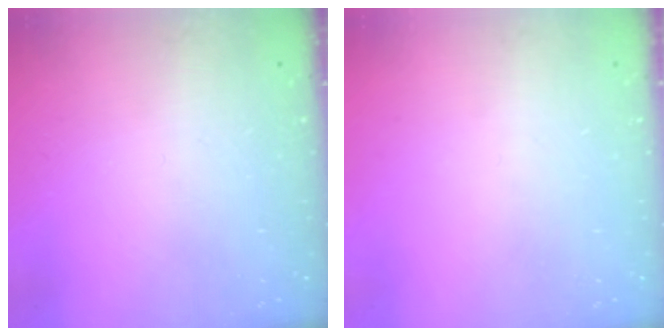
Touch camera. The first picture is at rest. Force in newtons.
{"total": 0.0}